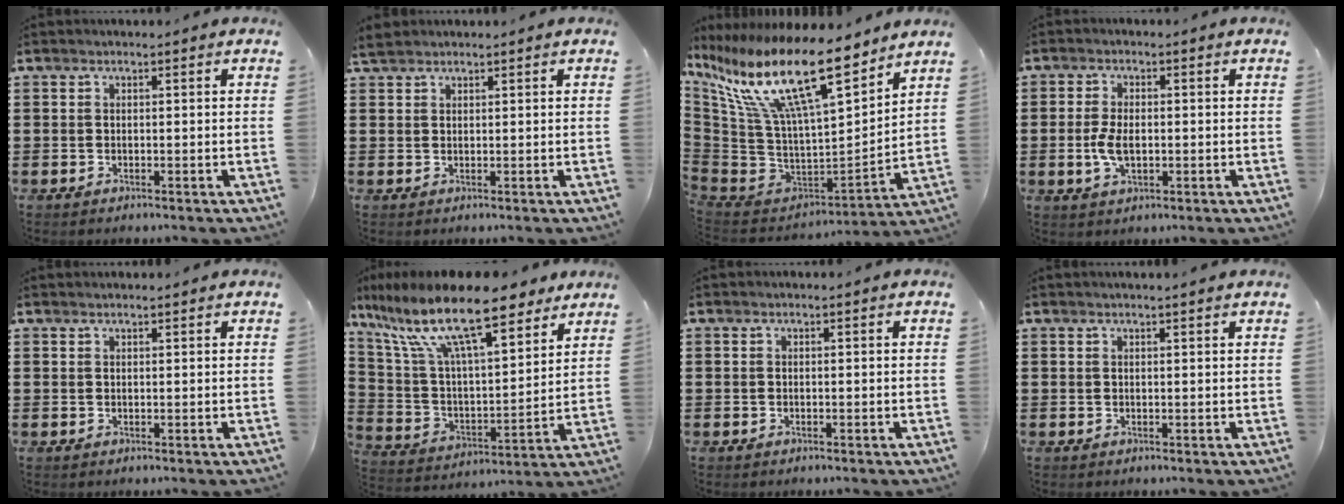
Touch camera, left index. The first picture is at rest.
{"total": 1.7, "force": [1.5, 0.4, 0.6], "torque": [-0.015, 0.004, 0.029]}
{"total": 19.5, "force": [11.8, 5.2, 14.7], "torque": [-0.320, -0.070, 0.196]}
{"total": 4.5, "force": [-0.5, 2.3, 3.9], "torque": [-0.094, -0.005, -0.013]}
{"total": 0.7, "force": [0.6, 0.1, 0.2], "torque": [-0.005, 0.000, 0.013]}
{"total": 15.4, "force": [11.3, 3.3, 9.9], "torque": [-0.234, -0.055, 0.195]}
{"total": 0.0}
{"total": 1.0, "force": [0.9, -0.1, 0.5], "torque": [-0.010, -0.001, 0.017]}